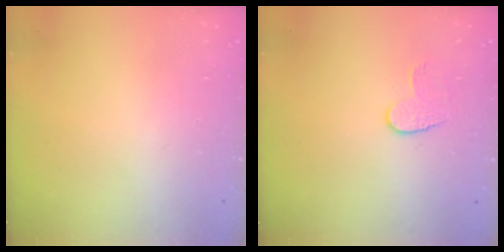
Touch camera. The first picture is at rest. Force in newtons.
{"total": 6.1, "press": 6.1, "slide": 0.5}